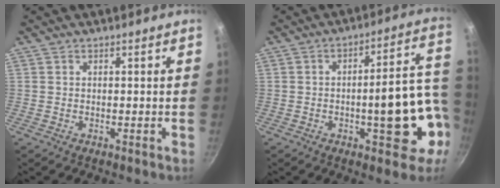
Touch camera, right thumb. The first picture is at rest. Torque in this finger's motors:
{"motor_torque": [2.12, 1.94, 1.59, -0.24, 0.32]}